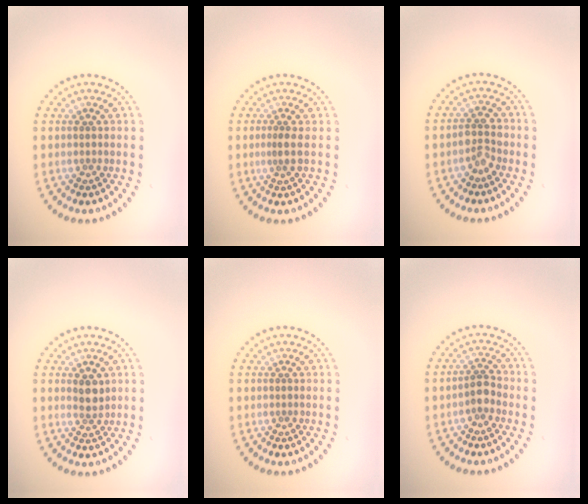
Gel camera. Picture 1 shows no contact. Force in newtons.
{"total": 1.1, "press": 0.6, "slide": 0.9}
{"total": 1.9, "press": 1.7, "slide": 0.8}
{"total": 1.7, "press": 1.5, "slide": 0.8}
{"total": 0.0}
{"total": 1.8, "press": 1.5, "slide": 1.0}